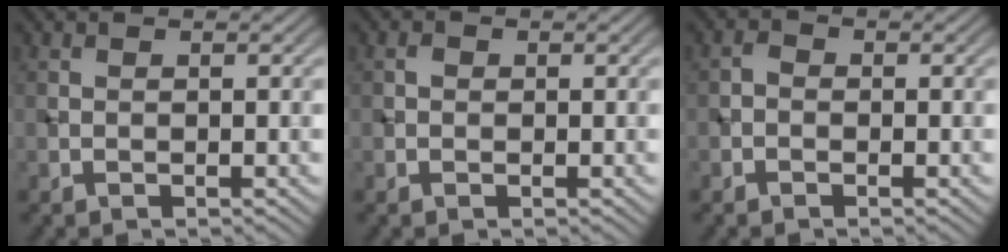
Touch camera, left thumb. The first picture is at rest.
{"total": 0.7, "force": [0.0, 0.6, 0.3], "torque": [-0.004, -0.002, -0.003]}
{"total": 1.1, "force": [-0.6, 0.8, 0.5], "torque": [-0.009, 0.002, -0.016]}